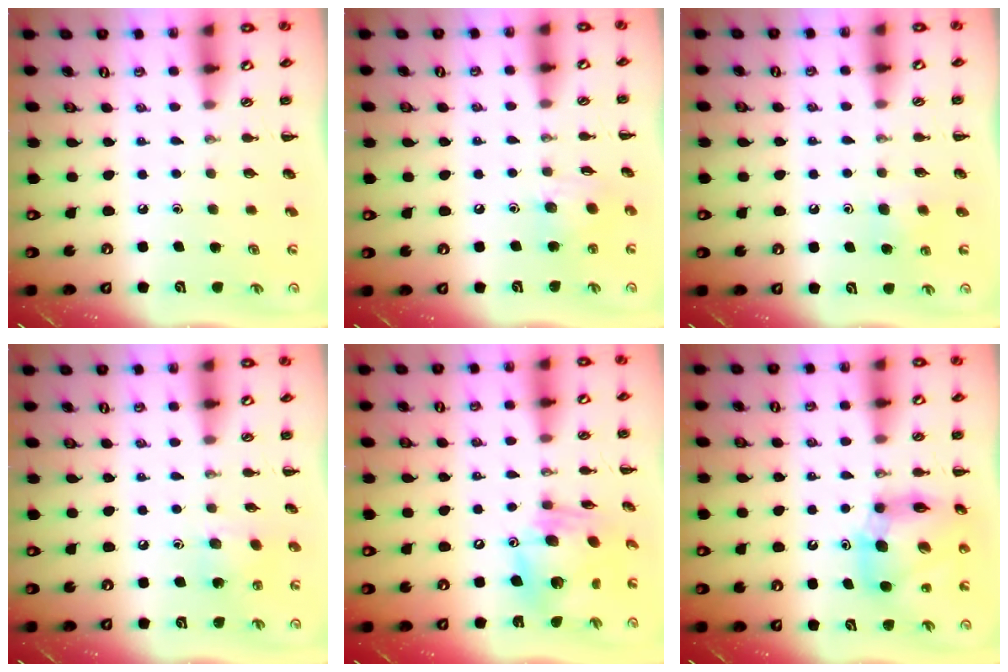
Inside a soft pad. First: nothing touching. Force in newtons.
{"total": 6.7, "press": 6.6, "slide": 0.8}
{"total": 4.1, "press": 3.8, "slide": 1.5}
{"total": 4.3, "press": 4.2, "slide": 0.9}
{"total": 14.7, "press": 14.3, "slide": 3.6}
{"total": 11.6, "press": 11.1, "slide": 3.3}